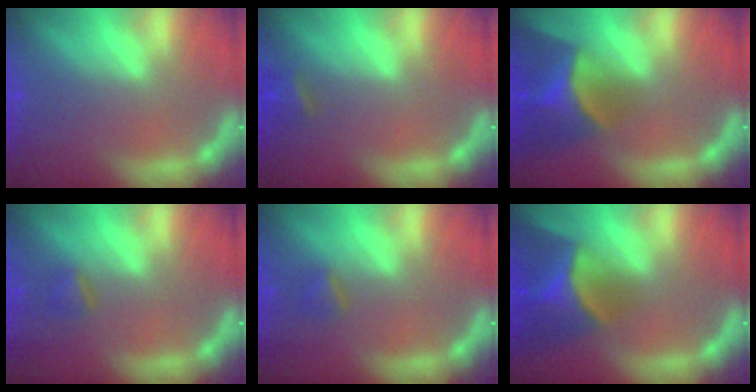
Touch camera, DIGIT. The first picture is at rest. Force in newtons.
{"total": 1.9}
{"total": 7.9}
{"total": 1.4}
{"total": 1.4}
{"total": 7.9}